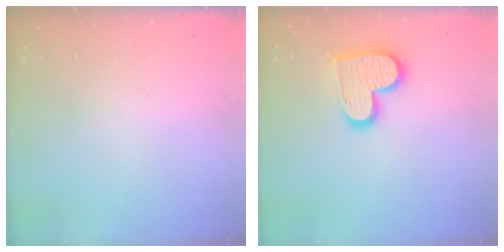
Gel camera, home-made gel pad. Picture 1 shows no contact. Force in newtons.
{"total": 13.8, "press": 13.7, "slide": 1.1}